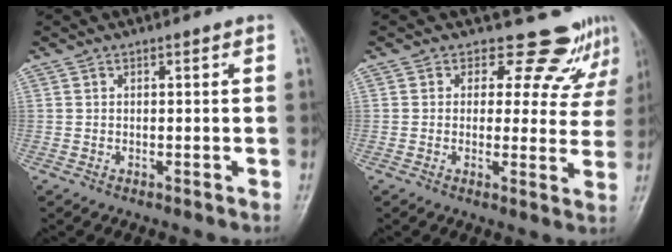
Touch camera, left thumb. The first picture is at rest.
{"total": 9.1, "force": [7.9, 4.5, 0.9], "torque": [0.040, -0.048, 0.078]}